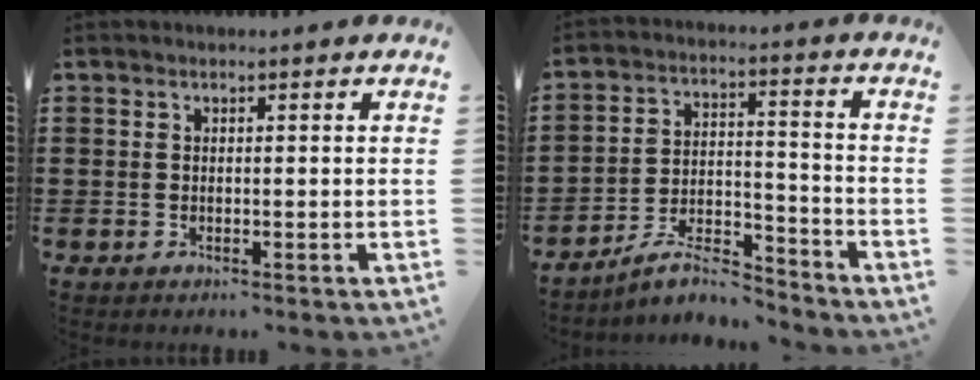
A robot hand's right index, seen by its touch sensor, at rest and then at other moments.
{"total": 7.7, "force": [-6.7, 1.5, 3.4], "torque": [-0.062, 0.011, -0.126]}